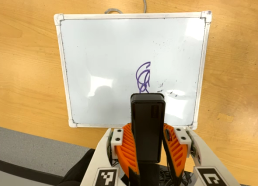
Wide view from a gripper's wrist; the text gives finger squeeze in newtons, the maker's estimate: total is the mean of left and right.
{"total": 9.5, "left": 7.7, "right": 11.3}